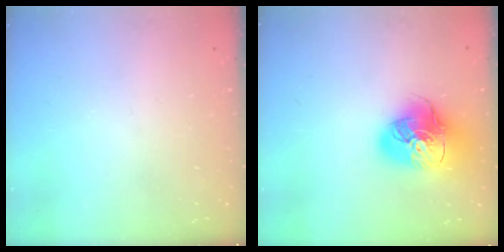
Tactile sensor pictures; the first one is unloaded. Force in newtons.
{"total": 17.8, "press": 17.6, "slide": 2.6}